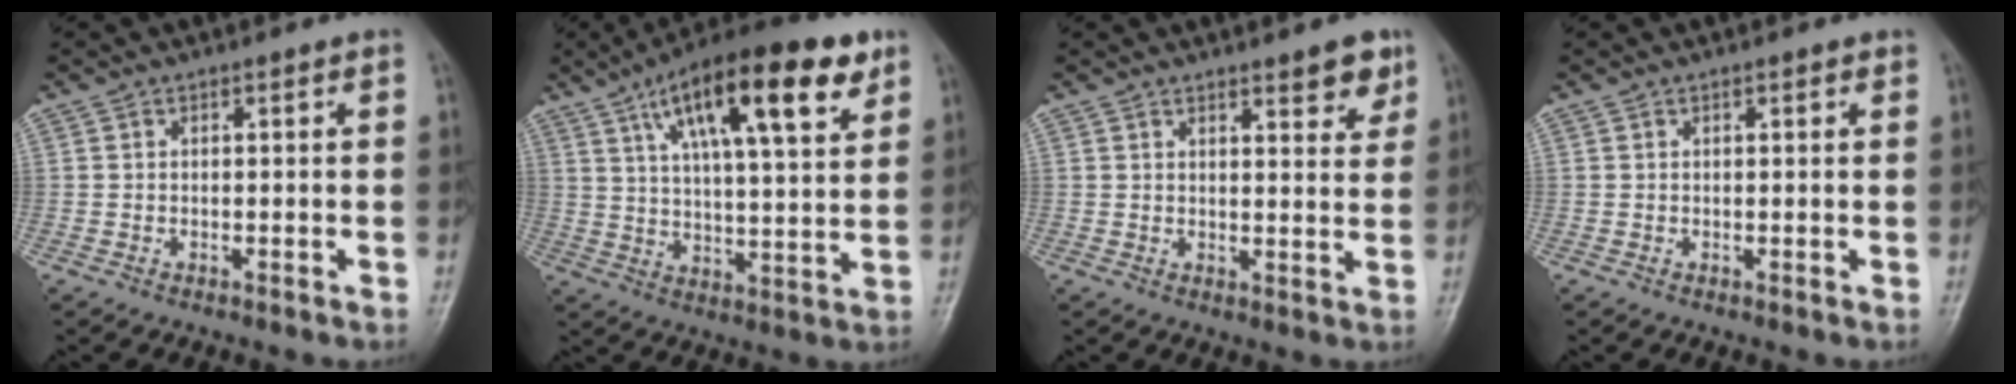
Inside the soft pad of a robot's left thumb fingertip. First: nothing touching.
{"total": 21.0, "force": [10.7, 6.4, 16.9], "torque": [-0.250, -0.017, 0.169]}
{"total": 5.8, "force": [3.9, 1.8, 3.8], "torque": [-0.032, -0.023, 0.049]}
{"total": 1.0, "force": [0.6, 0.4, 0.7], "torque": [-0.009, -0.001, 0.006]}